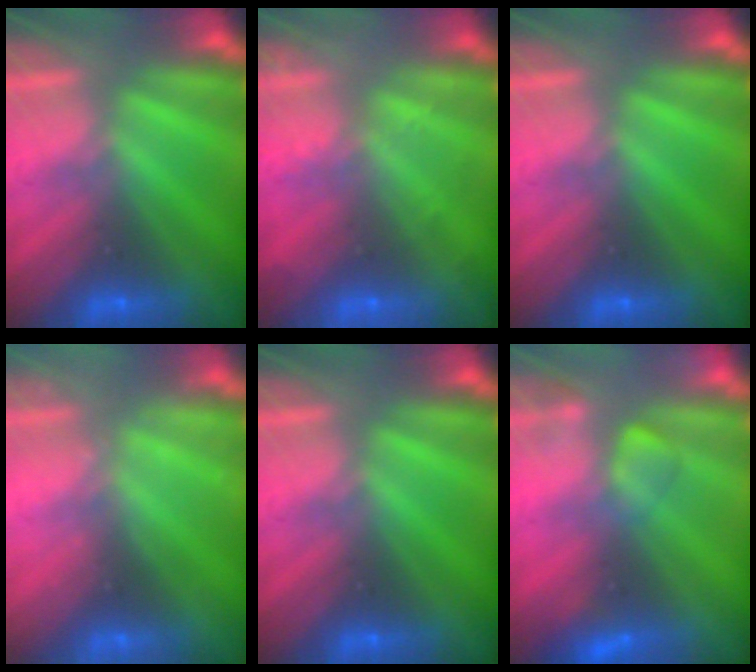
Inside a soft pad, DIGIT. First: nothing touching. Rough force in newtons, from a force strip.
{"total": 2.1}
{"total": 0.0}
{"total": 2.2}
{"total": 0.0}
{"total": 2.5}